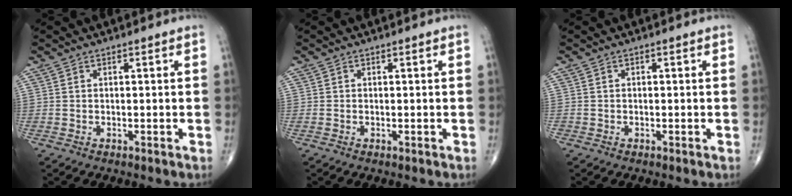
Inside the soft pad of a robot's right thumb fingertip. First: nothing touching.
{"total": 0.0}
{"total": 0.0}